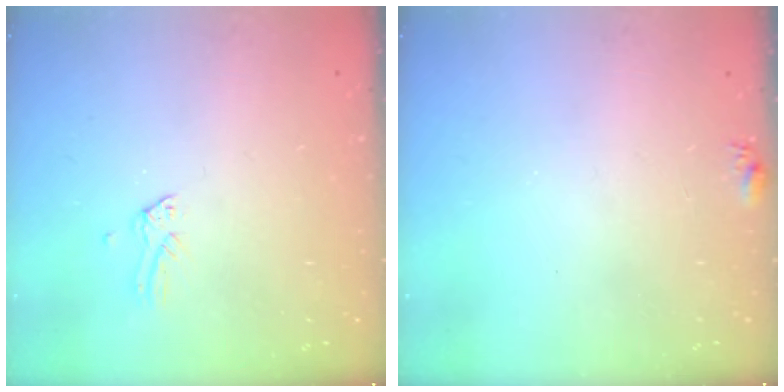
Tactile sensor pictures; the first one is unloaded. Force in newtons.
{"total": 5.0, "press": 4.9, "slide": 0.6}